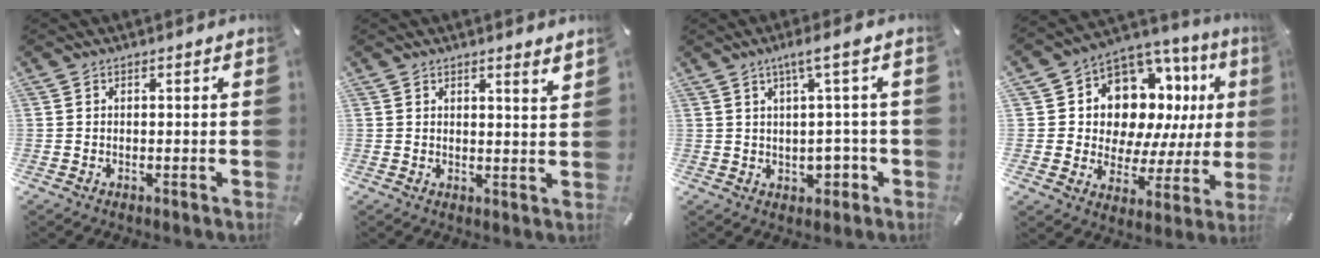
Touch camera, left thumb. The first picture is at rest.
{"total": 2.4, "force": [2.3, -0.1, 0.9], "torque": [-0.006, -0.019, 0.037]}
{"total": 6.9, "force": [1.4, 3.2, 5.9], "torque": [-0.088, -0.008, 0.018]}
{"total": 13.0, "force": [6.3, 9.5, 6.2], "torque": [-0.097, -0.066, 0.119]}